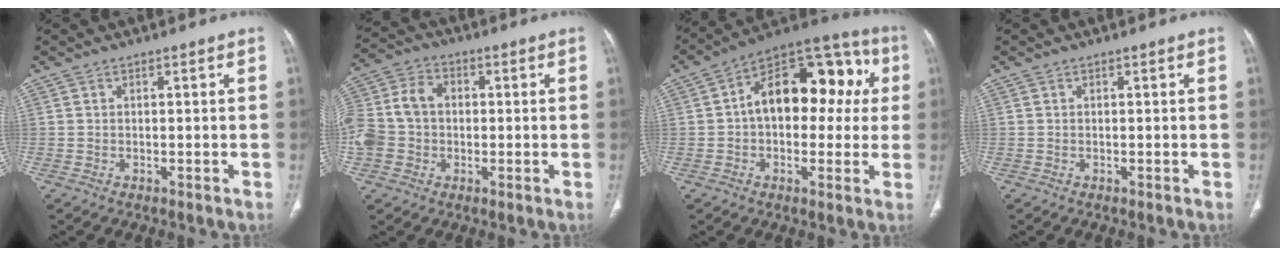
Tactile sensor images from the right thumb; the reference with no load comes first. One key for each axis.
{"total": 12.7, "fx": -0.3, "fy": 10.4, "fz": 7.3, "tx": -0.156, "ty": 0.034, "tz": -0.009}
{"total": 19.6, "fx": 2.7, "fy": 11.9, "fz": 15.4, "tx": -0.176, "ty": 0.051, "tz": 0.028}
{"total": 0.0}